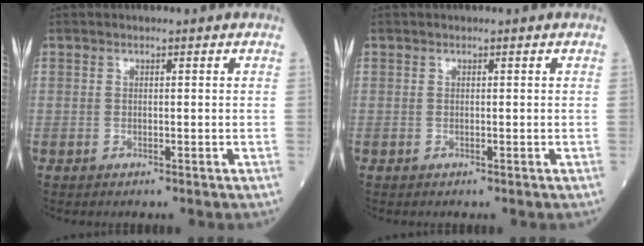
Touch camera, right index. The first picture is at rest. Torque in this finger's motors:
{"motor_torque": [0.01, 0.01, 0.00, 0.00]}